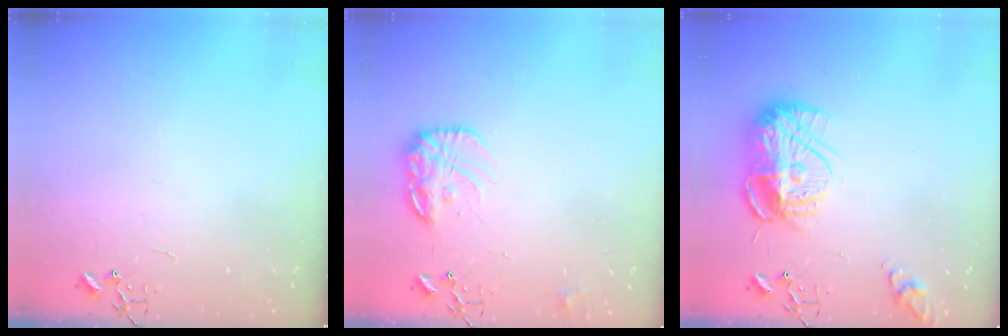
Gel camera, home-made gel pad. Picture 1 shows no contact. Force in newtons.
{"total": 13.9, "press": 13.8, "slide": 0.6}
{"total": 15.5, "press": 15.4, "slide": 1.4}